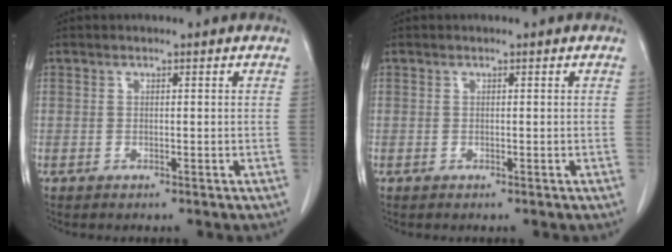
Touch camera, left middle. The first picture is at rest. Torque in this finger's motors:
{"motor_torque": [-0.05, -0.04, 0.05, 0.00]}